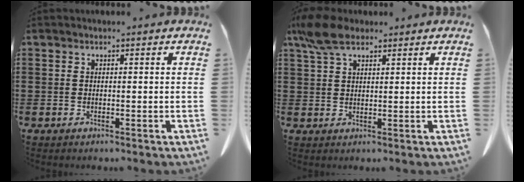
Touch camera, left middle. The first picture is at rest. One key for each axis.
{"total": 6.0, "fx": 3.9, "fy": 2.4, "fz": 3.8, "tx": -0.094, "ty": 0.000, "tz": 0.073}